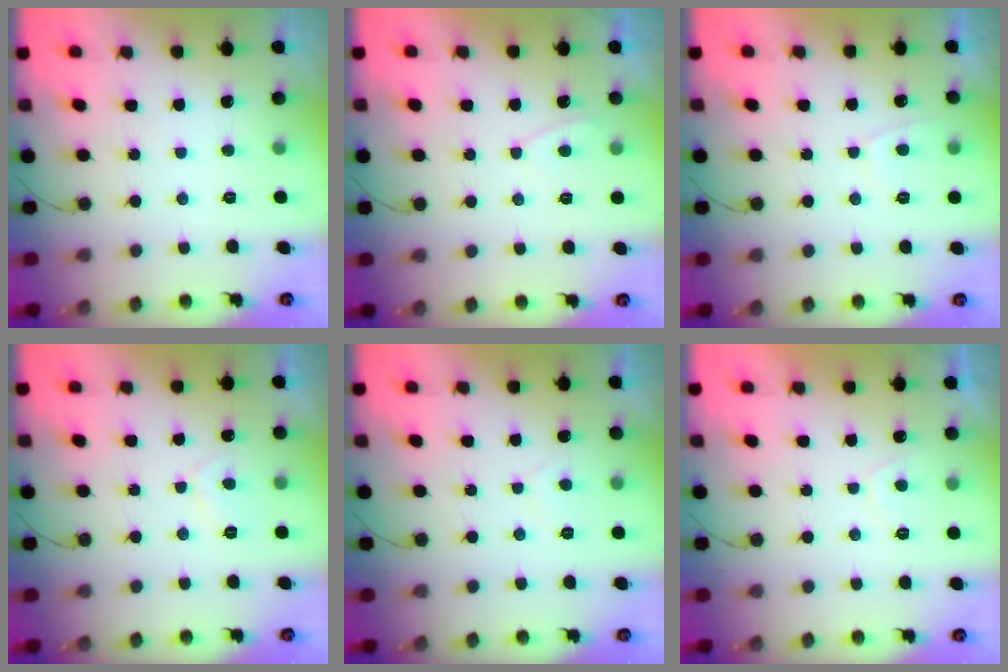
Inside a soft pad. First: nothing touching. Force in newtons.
{"total": 2.0, "press": 2.0, "slide": 0.3}
{"total": 2.0, "press": 1.9, "slide": 0.6}
{"total": 1.6, "press": 1.4, "slide": 0.7}
{"total": 0.8, "press": 0.6, "slide": 0.4}
{"total": 2.8, "press": 2.7, "slide": 0.8}